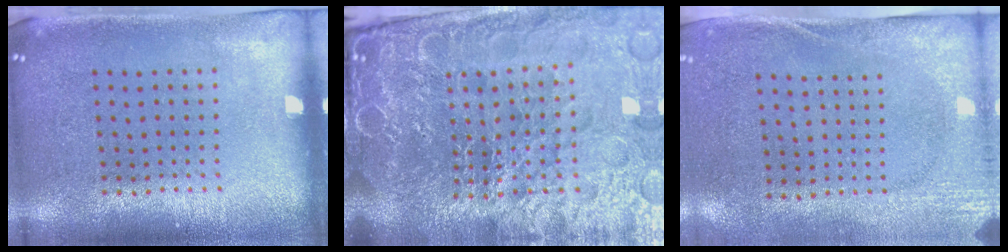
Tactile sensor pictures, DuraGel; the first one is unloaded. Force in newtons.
{"total": 6.6, "press": 5.9, "slide": 3.0}
{"total": 2.7, "press": 2.2, "slide": 1.7}